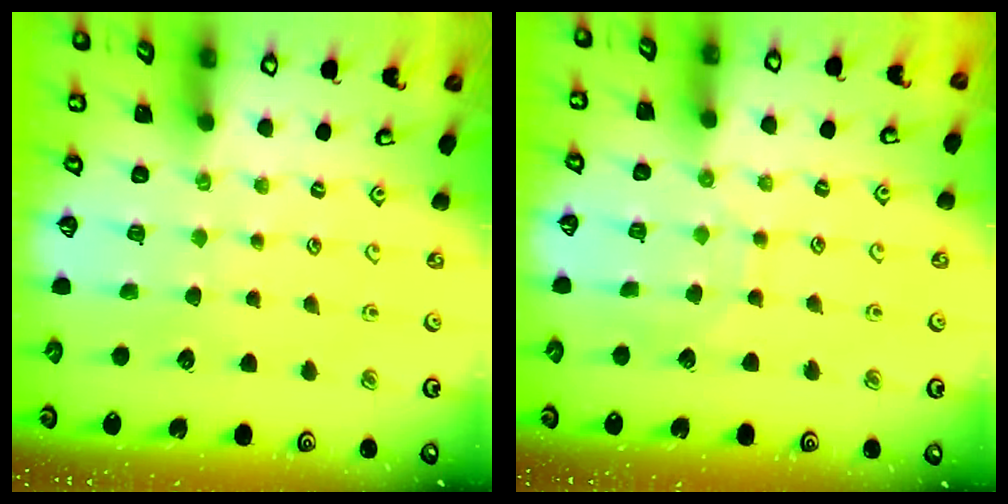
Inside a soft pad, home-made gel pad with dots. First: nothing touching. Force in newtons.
{"total": 4.2, "press": 4.2, "slide": 0.3}